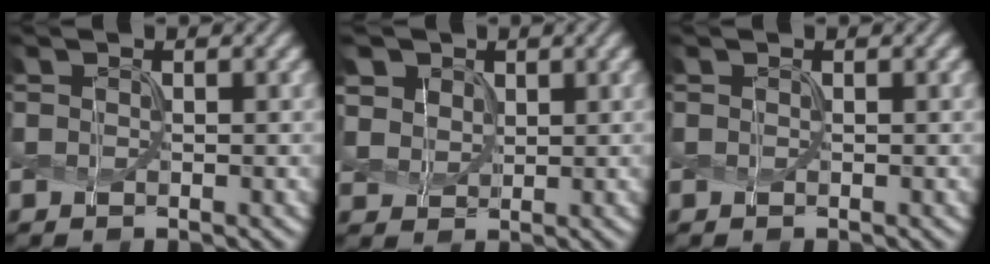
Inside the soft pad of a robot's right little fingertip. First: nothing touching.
{"total": 4.7, "force": [2.5, 3.4, 2.0], "torque": [-0.086, 0.006, 0.054]}
{"total": 0.0}